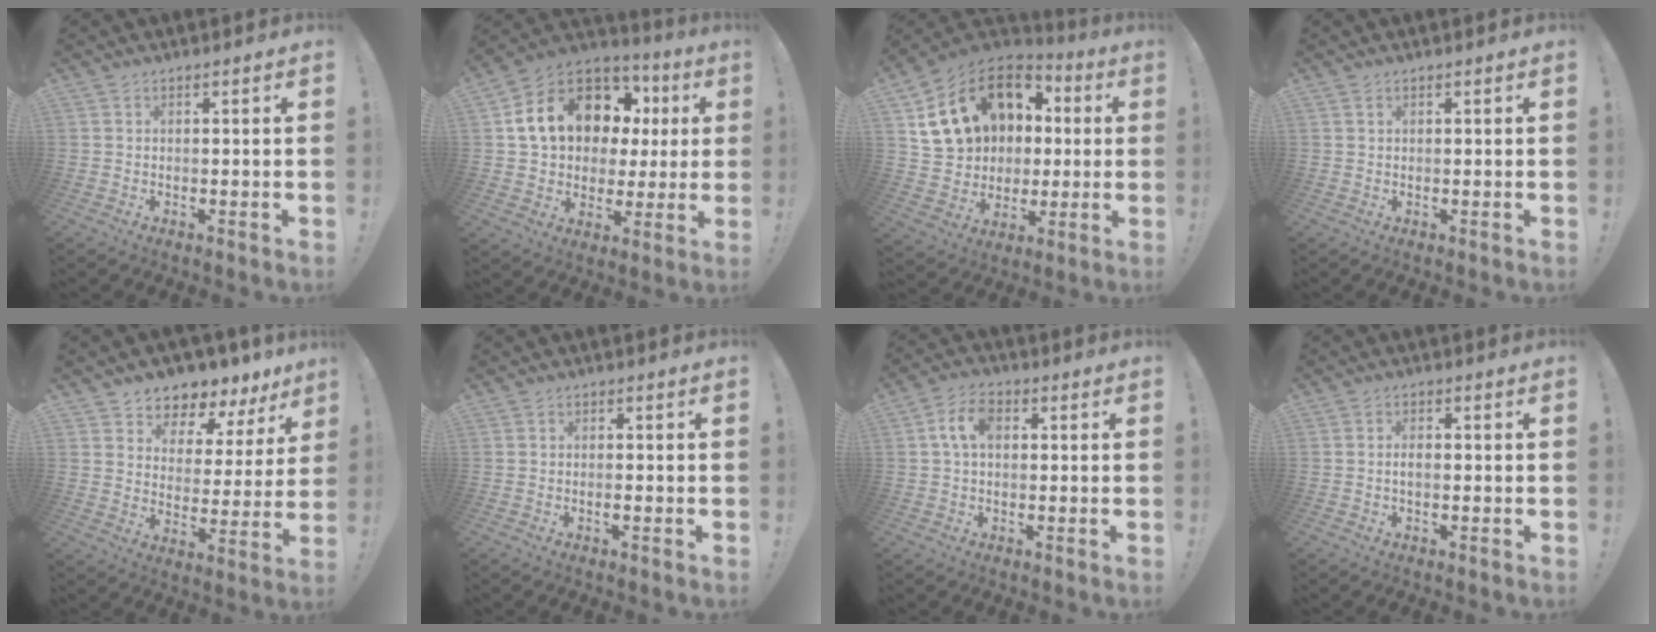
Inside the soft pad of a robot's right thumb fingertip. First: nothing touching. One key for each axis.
{"total": 18.6, "fx": 6.5, "fy": 13.4, "fz": 11.1, "tx": -0.178, "ty": -0.017, "tz": 0.137}
{"total": 20.5, "fx": 6.6, "fy": 15.9, "fz": 11.0, "tx": -0.182, "ty": -0.013, "tz": 0.153}
{"total": 0.6, "fx": 0.4, "fy": 0.3, "fz": 0.2, "tx": -0.005, "ty": 0.002, "tz": 0.008}
{"total": 5.5, "fx": 4.7, "fy": 2.5, "fz": 1.3, "tx": -0.024, "ty": -0.053, "tz": 0.085}
{"total": 0.9, "fx": -0.5, "fy": 0.1, "fz": 0.8, "tx": -0.009, "ty": -0.002, "tz": -0.010}
{"total": 7.2, "fx": 1.3, "fy": 4.6, "fz": 5.4, "tx": -0.100, "ty": 0.011, "tz": 0.023}
{"total": 2.1, "fx": -0.4, "fy": 0.9, "fz": 1.8, "tx": -0.029, "ty": 0.003, "tz": -0.007}